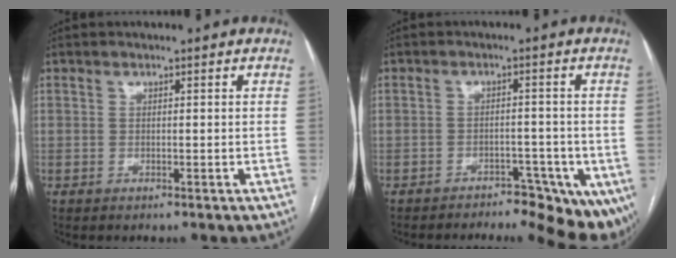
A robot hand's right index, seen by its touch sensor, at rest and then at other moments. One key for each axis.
{"total": 10.0, "fx": -6.9, "fy": 4.9, "fz": 5.4, "tx": -0.052, "ty": 0.009, "tz": -0.091}